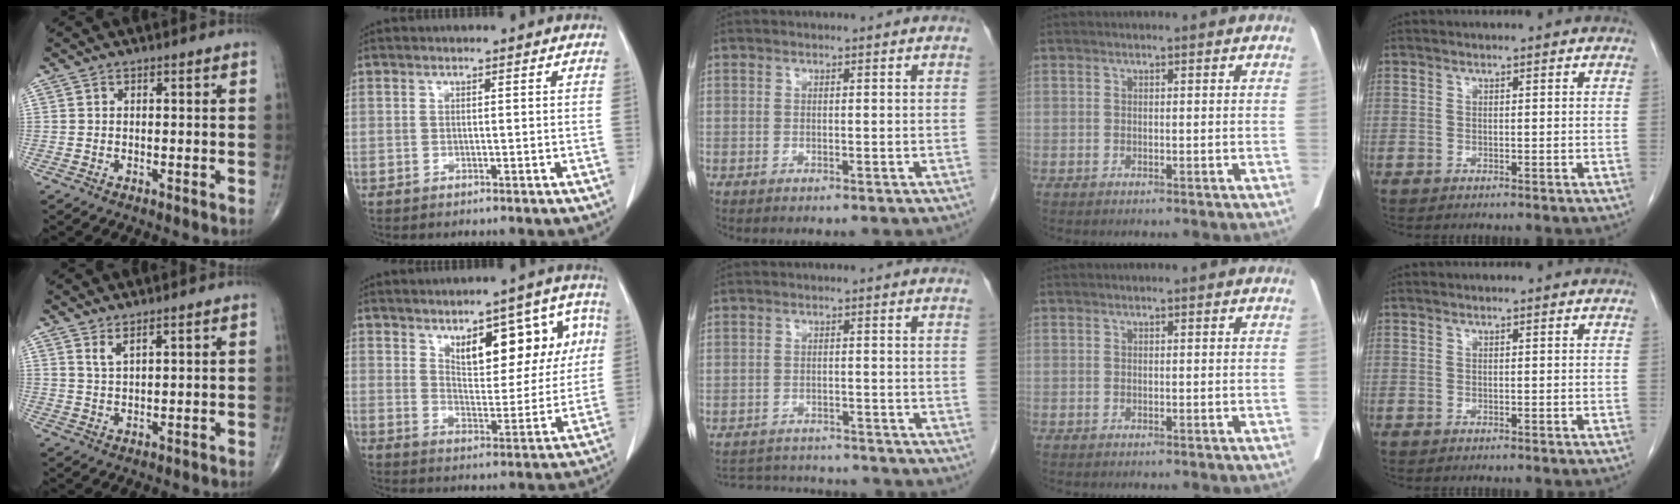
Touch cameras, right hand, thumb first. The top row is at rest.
{"thumb": {"total": 2.5, "force": [1.8, 0.5, 1.7], "torque": [-0.036, -0.016, 0.040]}, "index": {"total": 12.7, "force": [5.1, 5.4, 10.3], "torque": [-0.130, 0.023, 0.080]}, "middle": {"total": 9.8, "force": [-9.5, 1.7, 1.8], "torque": [-0.034, 0.011, -0.131]}}